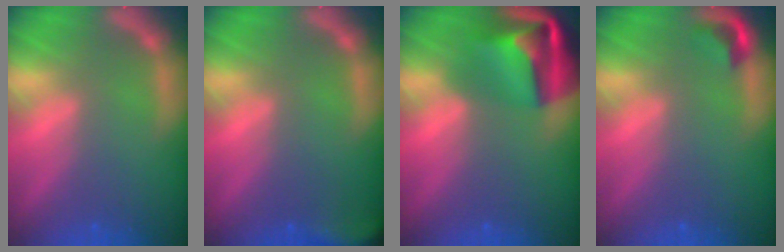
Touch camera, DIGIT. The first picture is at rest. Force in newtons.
{"total": 5.4}
{"total": 9.5}
{"total": 1.9}